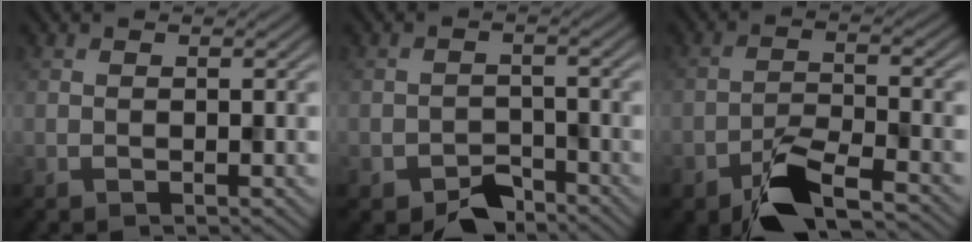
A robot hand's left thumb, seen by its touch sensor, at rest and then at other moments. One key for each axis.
{"total": 4.1, "fx": -3.1, "fy": 2.2, "fz": 1.5, "tx": -0.022, "ty": -0.006, "tz": -0.057}
{"total": 6.9, "fx": -4.8, "fy": 2.3, "fz": 4.3, "tx": -0.080, "ty": 0.000, "tz": -0.093}